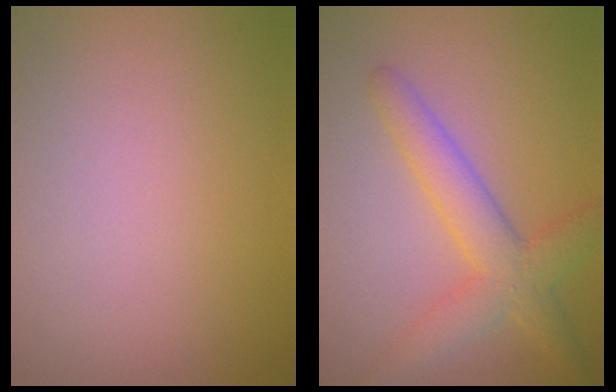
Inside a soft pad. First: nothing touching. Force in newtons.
{"total": 4.6, "press": 4.6, "slide": 0.2}